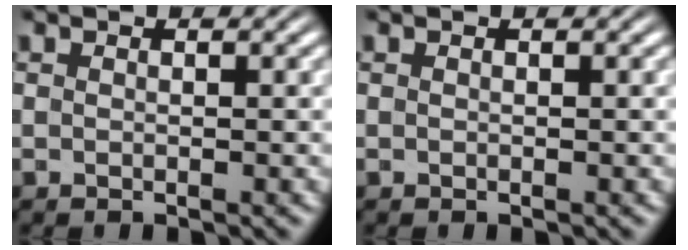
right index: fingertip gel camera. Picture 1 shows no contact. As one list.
[{"total": 0.0}]